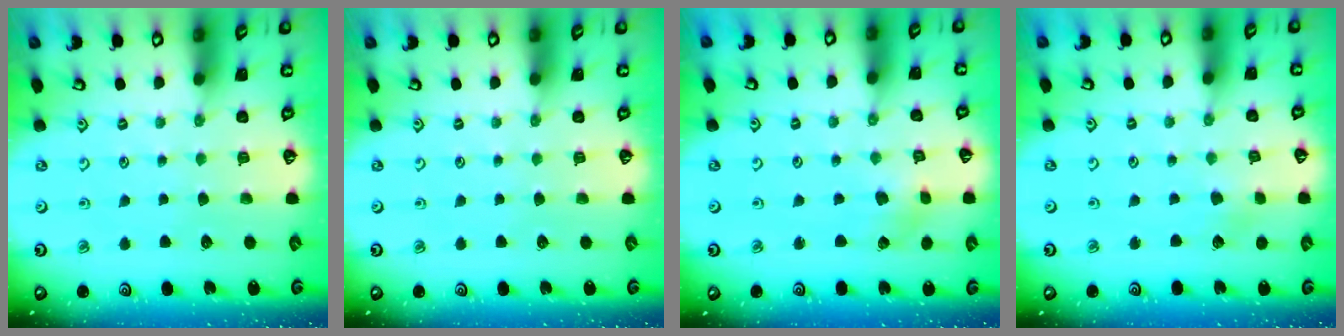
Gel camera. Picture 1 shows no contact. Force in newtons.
{"total": 0.0}
{"total": 2.2, "press": 2.1, "slide": 0.6}
{"total": 1.6, "press": 1.6, "slide": 0.2}